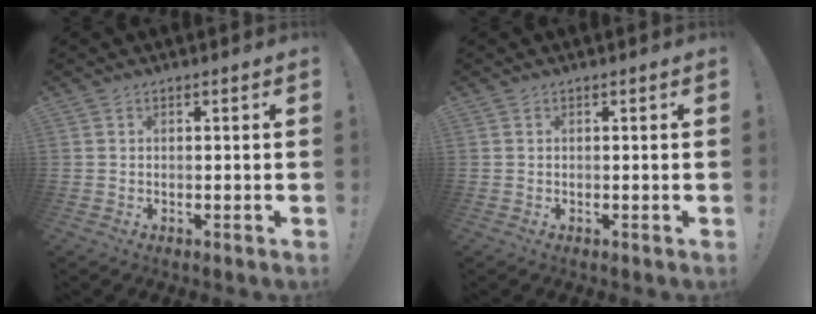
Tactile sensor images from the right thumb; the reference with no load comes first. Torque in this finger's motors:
{"motor_torque": [0.00, 0.00, 0.12, -0.06, 0.00]}